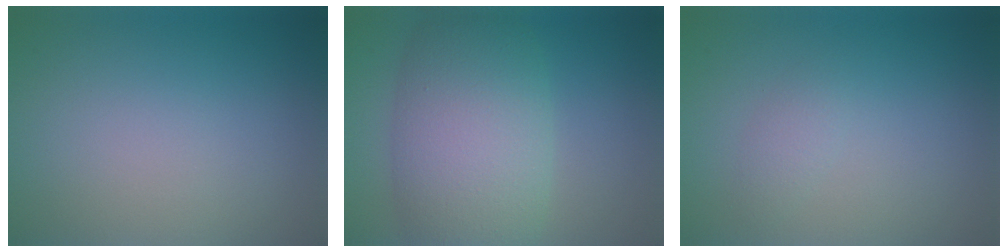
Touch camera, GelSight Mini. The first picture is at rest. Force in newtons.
{"total": 9.1, "press": 9.1, "slide": 0.3}
{"total": 1.1, "press": 1.1, "slide": 0.0}